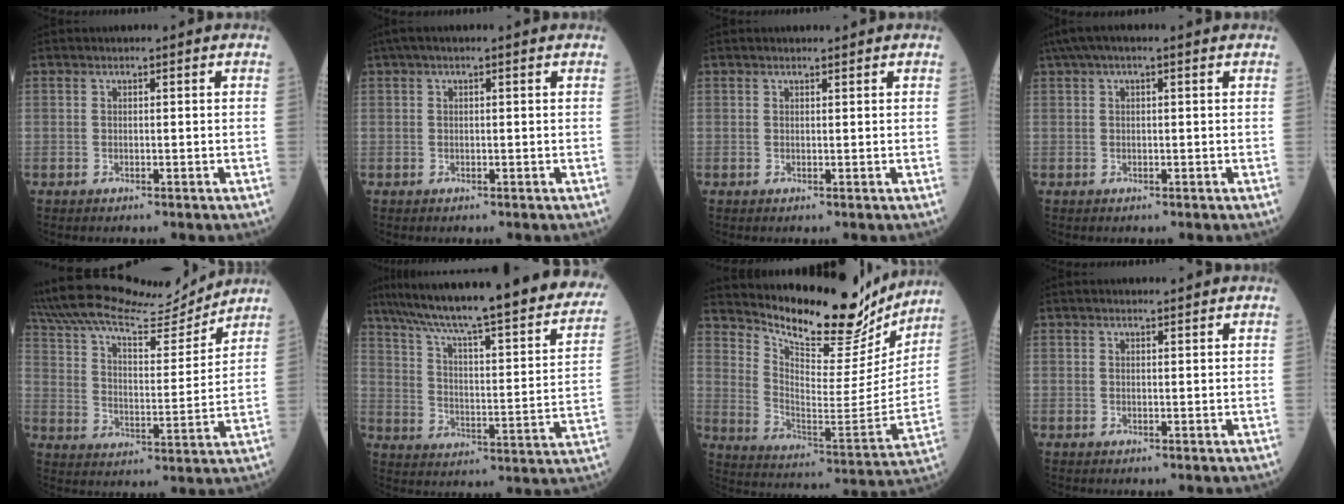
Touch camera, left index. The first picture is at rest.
{"total": 3.0, "force": [1.9, 0.3, 2.2], "torque": [-0.041, 0.035, 0.031]}
{"total": 0.7, "force": [0.7, 0.0, 0.1], "torque": [-0.003, 0.002, 0.012]}
{"total": 5.6, "force": [3.8, 1.1, 4.0], "torque": [-0.079, 0.049, 0.060]}
{"total": 19.7, "force": [17.5, 4.4, 7.8], "torque": [-0.164, 0.017, 0.278]}
{"total": 33.5, "force": [27.8, 4.2, 18.3], "torque": [-0.275, -0.055, 0.363]}
{"total": 20.2, "force": [18.3, 5.0, 7.1], "torque": [-0.116, -0.047, 0.266]}
{"total": 1.2, "force": [1.1, 0.1, 0.3], "torque": [-0.003, 0.007, 0.019]}